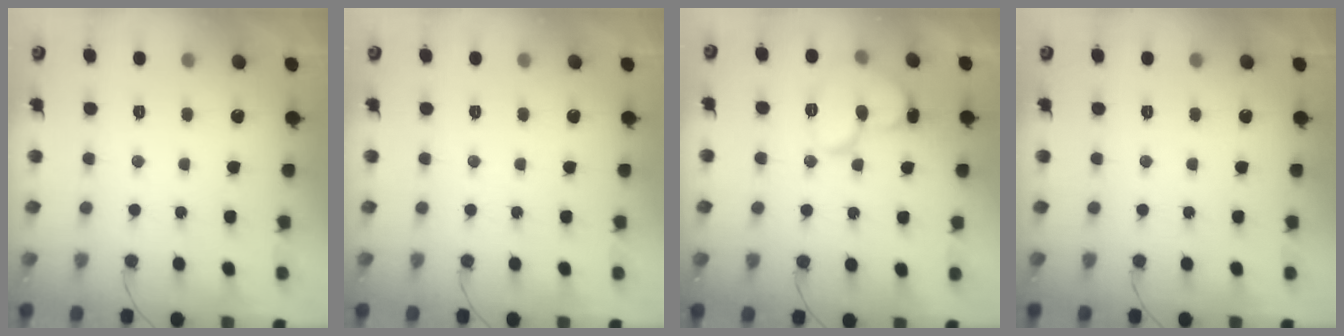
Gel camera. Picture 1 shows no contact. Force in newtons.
{"total": 0.0}
{"total": 12.5, "press": 12.4, "slide": 1.6}
{"total": 0.0}